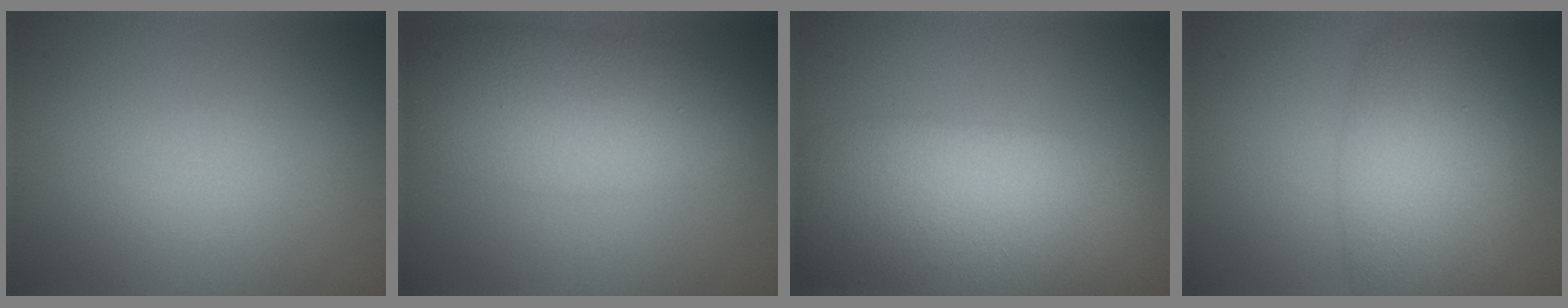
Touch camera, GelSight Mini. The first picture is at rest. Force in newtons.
{"total": 7.7, "press": 7.7, "slide": 0.3}
{"total": 11.8, "press": 11.7, "slide": 0.7}
{"total": 7.8, "press": 7.8, "slide": 0.2}